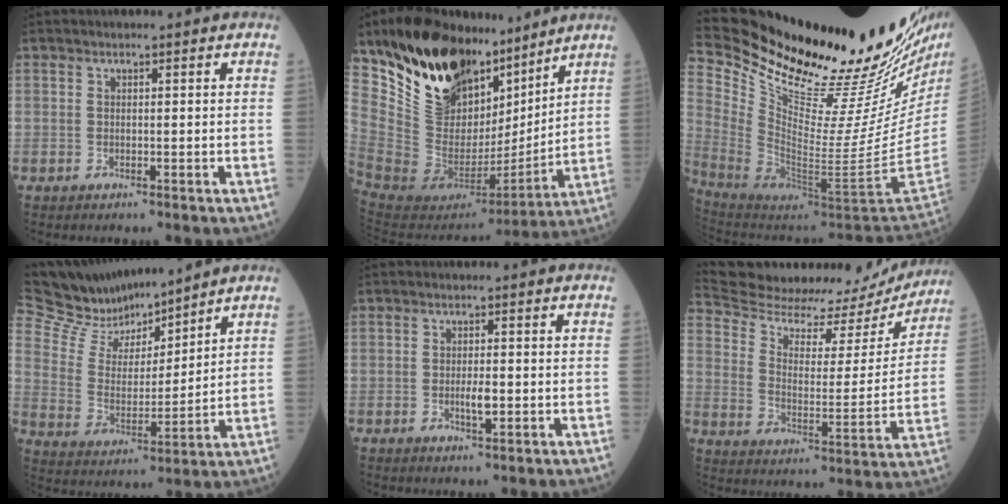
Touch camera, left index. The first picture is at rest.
{"total": 22.8, "force": [16.4, 10.5, 11.8], "torque": [-0.193, 0.008, 0.299]}
{"total": 31.6, "force": [27.0, -0.1, 16.5], "torque": [-0.276, -0.126, 0.400]}
{"total": 14.8, "force": [13.8, 3.0, 4.2], "torque": [-0.093, 0.008, 0.258]}
{"total": 2.1, "force": [-0.6, 0.5, 2.0], "torque": [-0.037, -0.004, -0.011]}
{"total": 23.0, "force": [21.8, 4.6, 5.9], "torque": [-0.095, -0.040, 0.302]}